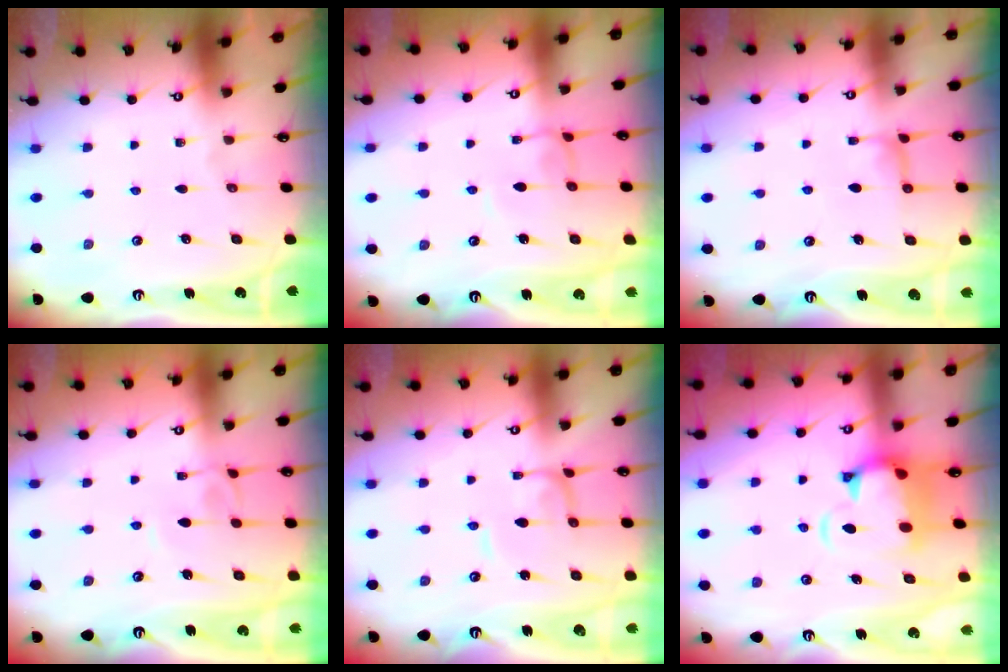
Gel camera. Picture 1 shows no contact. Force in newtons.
{"total": 1.4, "press": 1.4, "slide": 0.4}
{"total": 3.9, "press": 3.9, "slide": 0.2}
{"total": 2.4, "press": 2.4, "slide": 0.4}
{"total": 1.5, "press": 1.5, "slide": 0.2}
{"total": 3.6, "press": 3.3, "slide": 1.6}